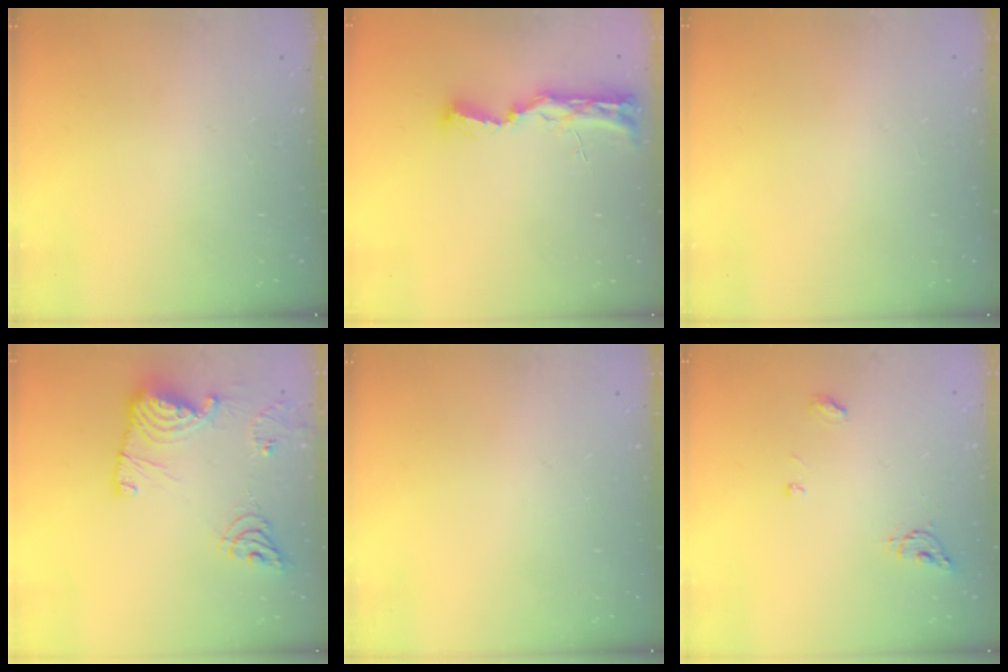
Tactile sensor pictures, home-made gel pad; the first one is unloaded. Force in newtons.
{"total": 8.9, "press": 8.9, "slide": 1.3}
{"total": 1.0, "press": 0.8, "slide": 0.6}
{"total": 16.6, "press": 16.5, "slide": 1.8}
{"total": 0.0}
{"total": 5.3, "press": 5.3, "slide": 0.4}